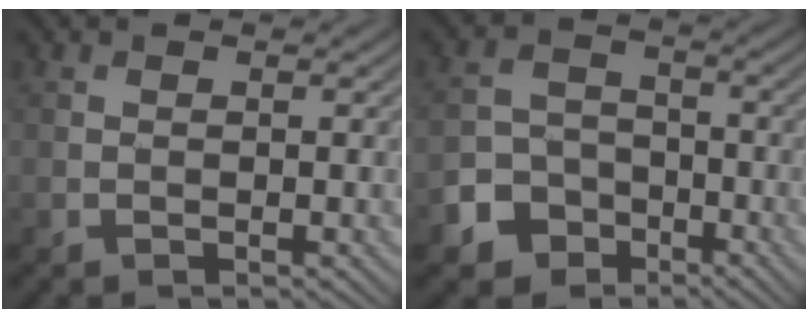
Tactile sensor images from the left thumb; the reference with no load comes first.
{"total": 6.3, "force": [-3.7, 4.7, 1.8], "torque": [-0.042, -0.009, -0.079]}